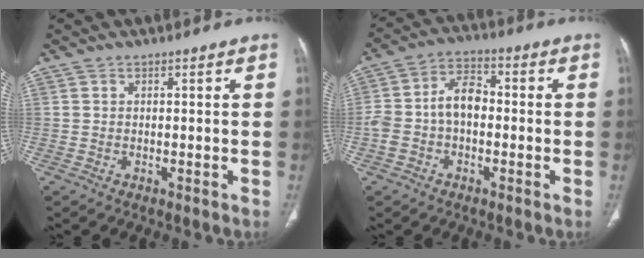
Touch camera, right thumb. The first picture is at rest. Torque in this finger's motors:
{"motor_torque": [1.51, 0.87, 1.04, -0.19, 0.11]}